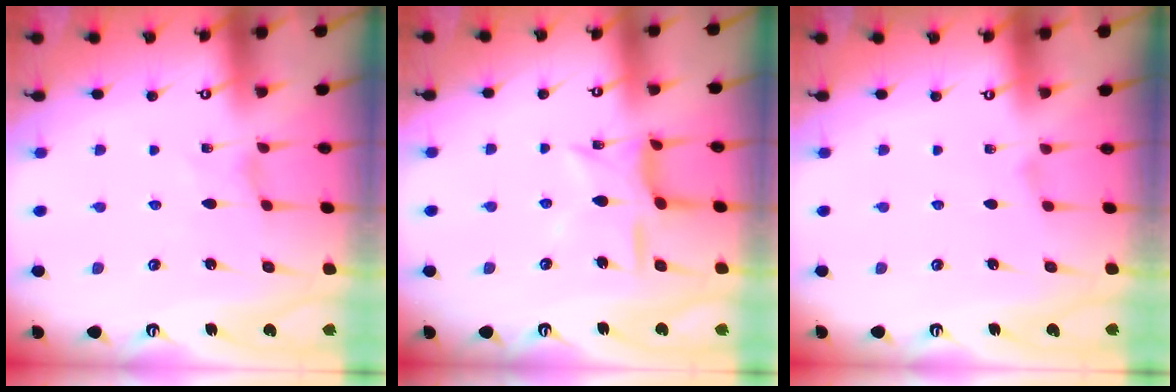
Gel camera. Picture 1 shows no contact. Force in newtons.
{"total": 9.8, "press": 9.7, "slide": 0.8}
{"total": 0.7, "press": 0.6, "slide": 0.3}